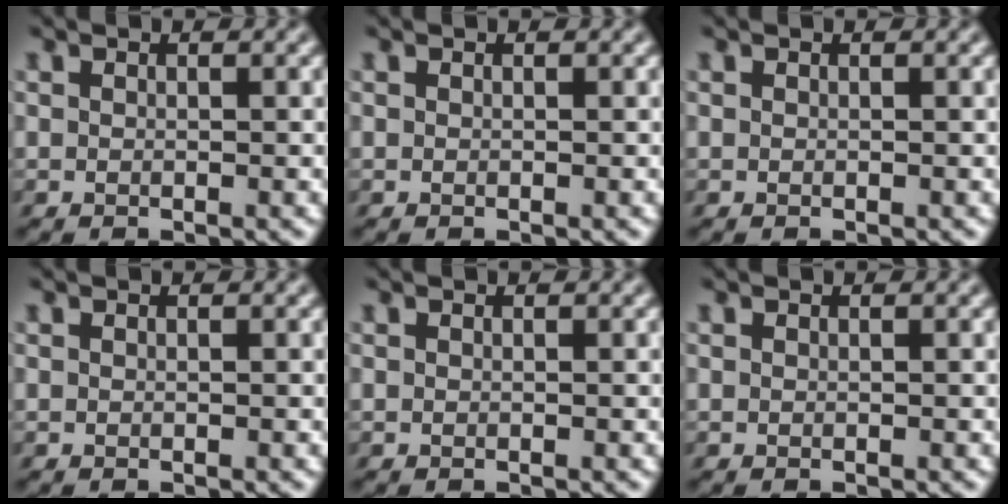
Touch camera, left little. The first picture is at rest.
{"total": 0.0}
{"total": 0.0}
{"total": 0.0}
{"total": 0.0}
{"total": 0.0}